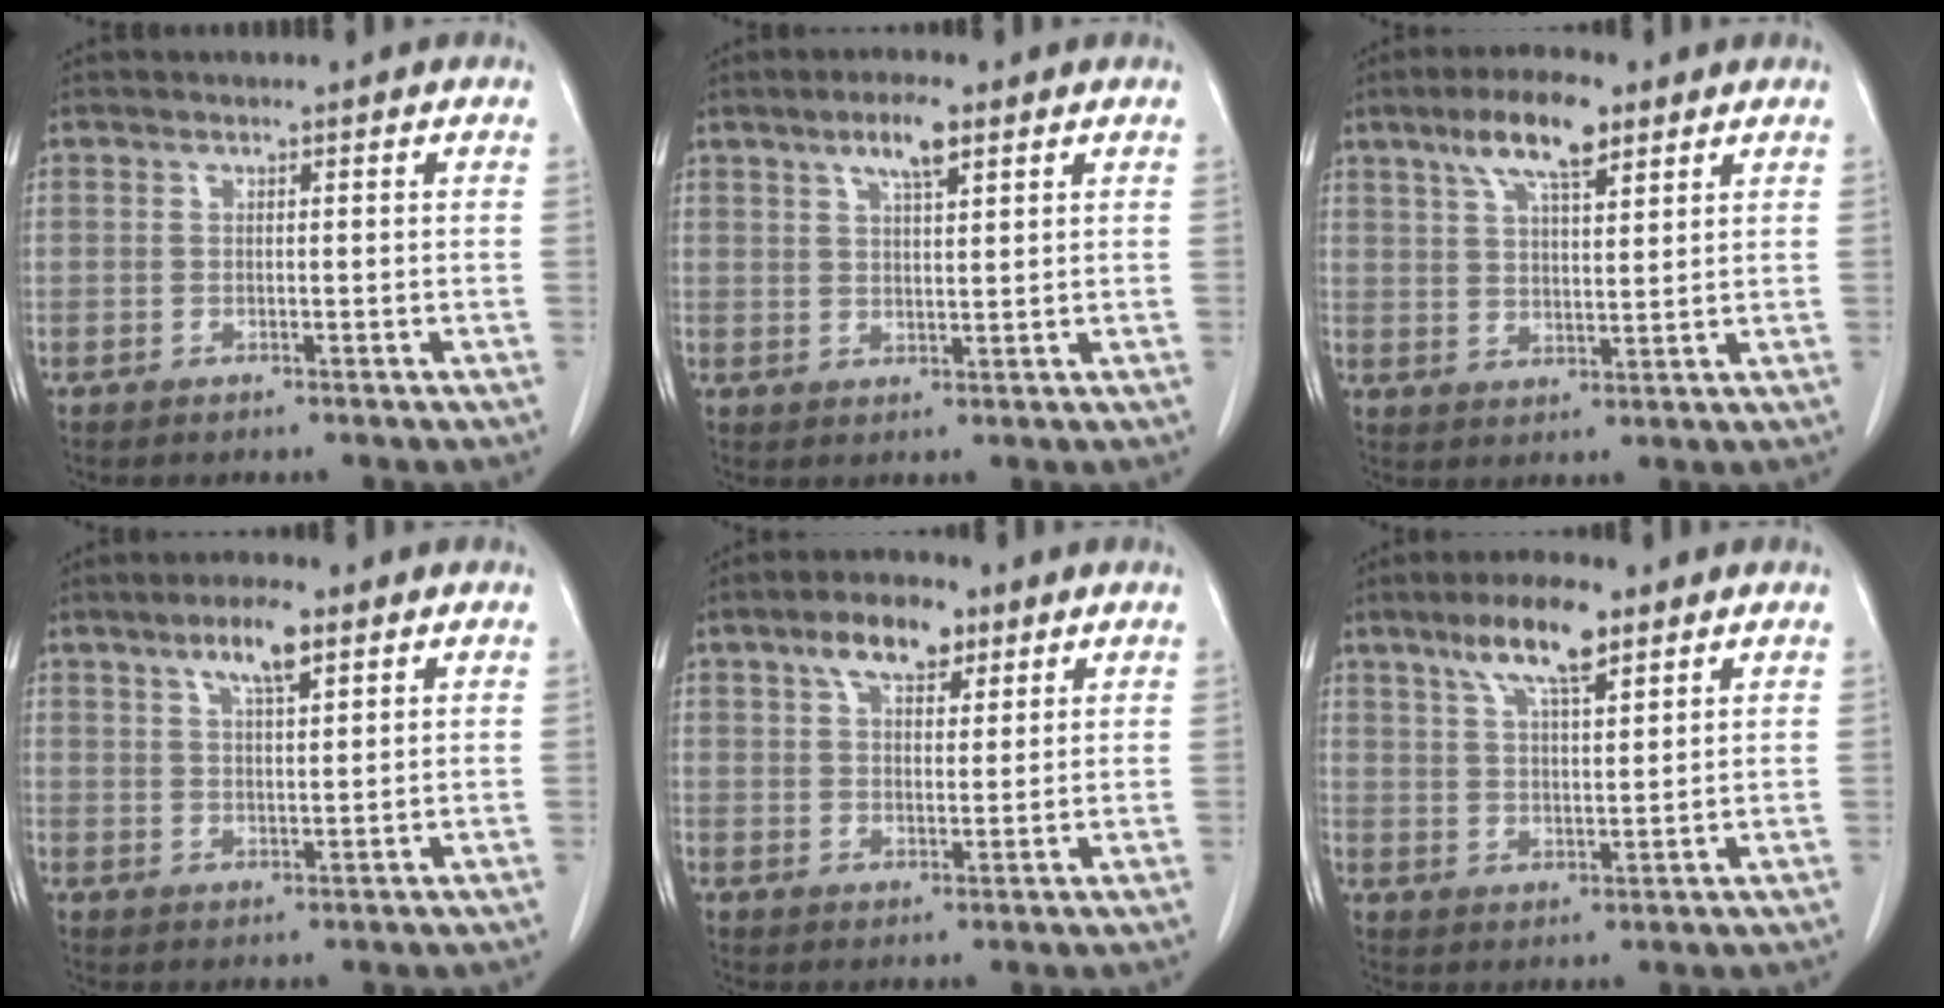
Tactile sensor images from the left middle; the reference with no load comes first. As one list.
[{"total": 4.9, "force": [3.0, 0.8, 3.8], "torque": [-0.071, 0.002, 0.051]}, {"total": 8.7, "force": [5.5, 2.2, 6.4], "torque": [-0.119, 0.012, 0.096]}, {"total": 5.8, "force": [3.5, 1.0, 4.4], "torque": [-0.083, 0.004, 0.060]}, {"total": 7.1, "force": [4.3, 3.1, 4.7], "torque": [-0.082, 0.014, 0.072]}, {"total": 8.7, "force": [5.7, 1.8, 6.4], "torque": [-0.120, 0.009, 0.101]}]